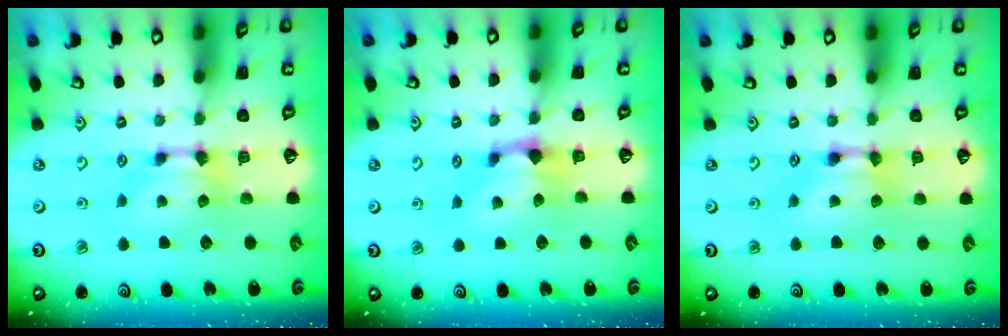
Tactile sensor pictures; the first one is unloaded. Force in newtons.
{"total": 1.0, "press": 0.2, "slide": 0.9}
{"total": 1.9, "press": 1.9, "slide": 0.1}